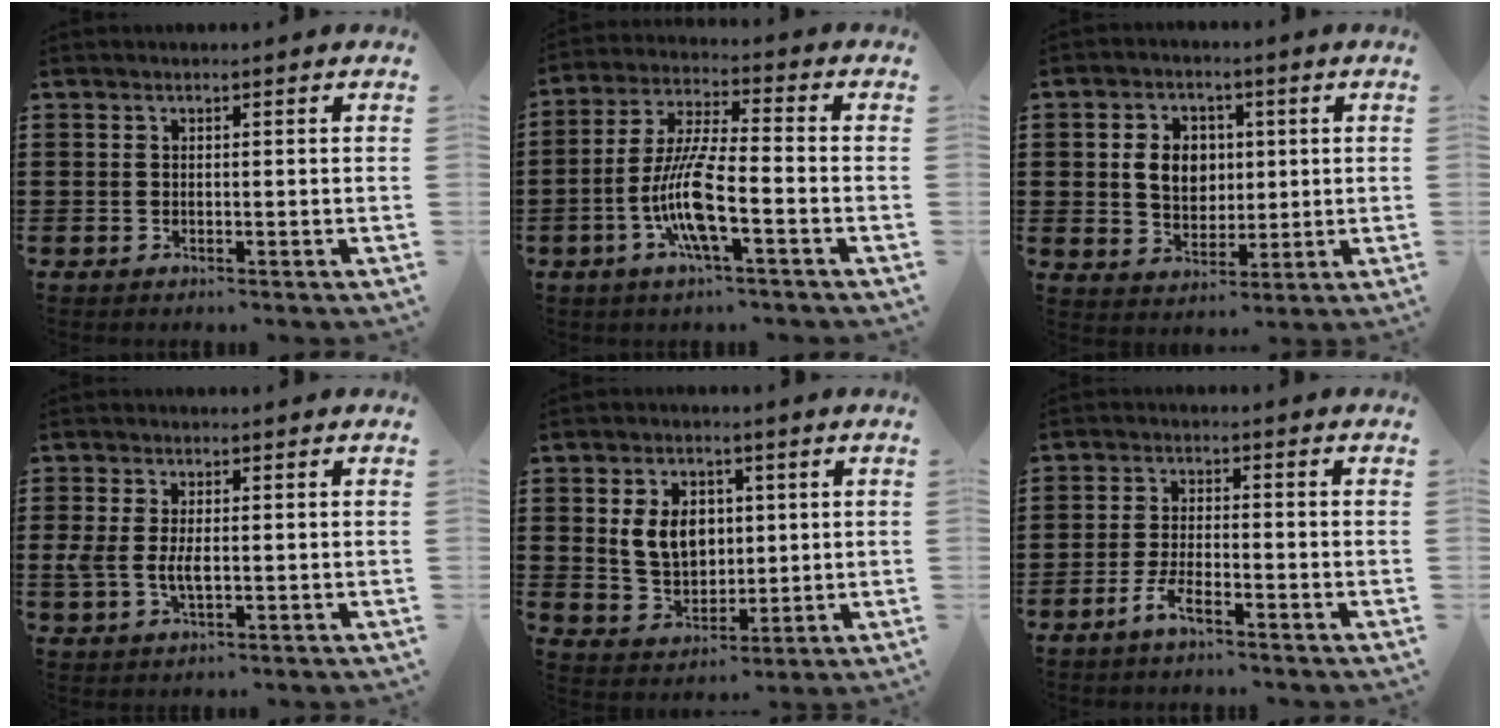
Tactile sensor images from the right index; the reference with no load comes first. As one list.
[{"total": 9.9, "force": [-3.4, 1.7, 9.1], "torque": [-0.204, -0.016, -0.072]}, {"total": 6.5, "force": [0.9, 5.2, 3.9], "torque": [-0.084, 0.009, 0.008]}, {"total": 4.0, "force": [-0.3, 2.1, 3.5], "torque": [-0.086, -0.002, -0.012]}, {"total": 7.2, "force": [1.4, 5.4, 4.6], "torque": [-0.105, 0.012, 0.022]}, {"total": 3.7, "force": [-2.6, 0.6, 2.6], "torque": [-0.057, 0.001, -0.054]}]